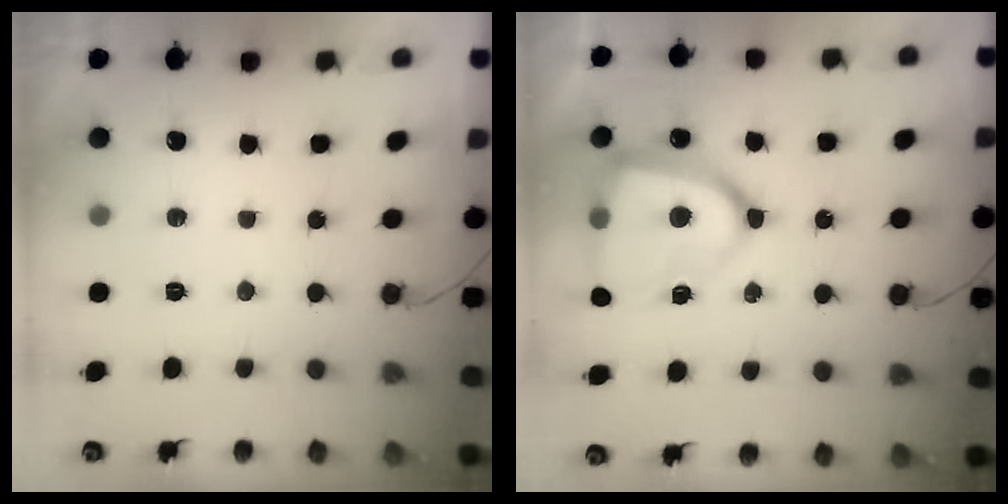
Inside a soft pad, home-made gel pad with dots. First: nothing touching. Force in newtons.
{"total": 19.3, "press": 19.2, "slide": 1.6}